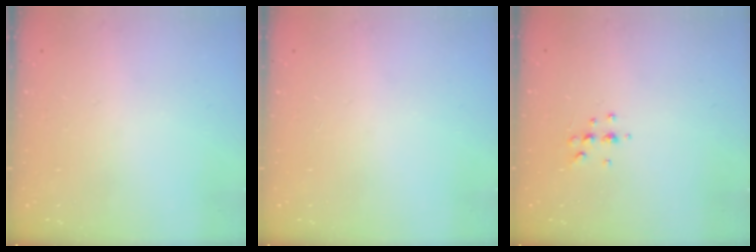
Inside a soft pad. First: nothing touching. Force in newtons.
{"total": 0.0}
{"total": 5.1, "press": 4.9, "slide": 1.4}